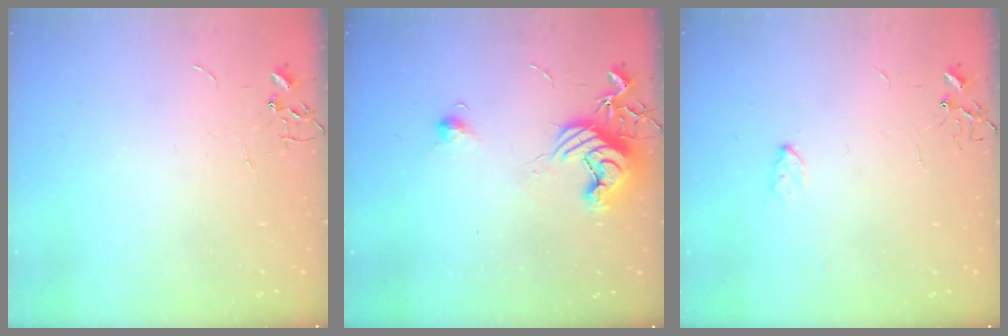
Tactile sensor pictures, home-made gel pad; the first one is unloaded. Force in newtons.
{"total": 11.2, "press": 11.1, "slide": 1.0}
{"total": 3.6, "press": 3.6, "slide": 0.6}